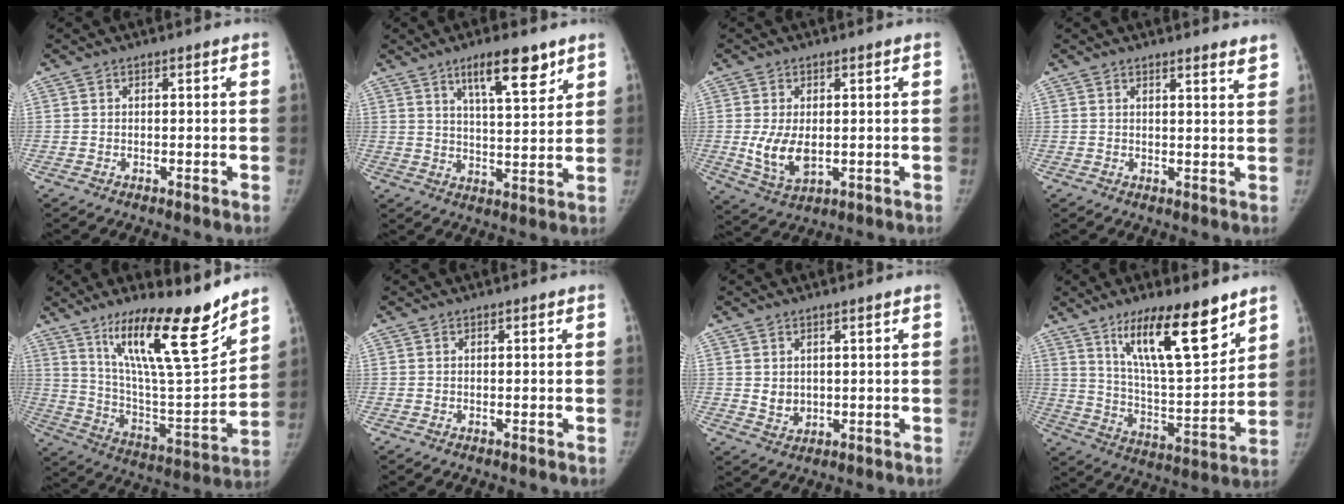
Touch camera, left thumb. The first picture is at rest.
{"total": 10.4, "force": [6.6, 2.8, 7.5], "torque": [-0.103, -0.037, 0.110]}
{"total": 7.3, "force": [-0.1, 4.1, 6.0], "torque": [-0.109, -0.017, 0.010]}
{"total": 3.4, "force": [3.1, 0.3, 1.4], "torque": [-0.015, -0.022, 0.033]}
{"total": 22.3, "force": [15.2, 4.1, 15.8], "torque": [-0.231, -0.088, 0.264]}
{"total": 0.0}
{"total": 3.2, "force": [1.0, 2.4, 1.9], "torque": [-0.022, -0.013, 0.028]}
{"total": 18.5, "force": [11.7, 4.9, 13.5], "torque": [-0.191, -0.071, 0.208]}